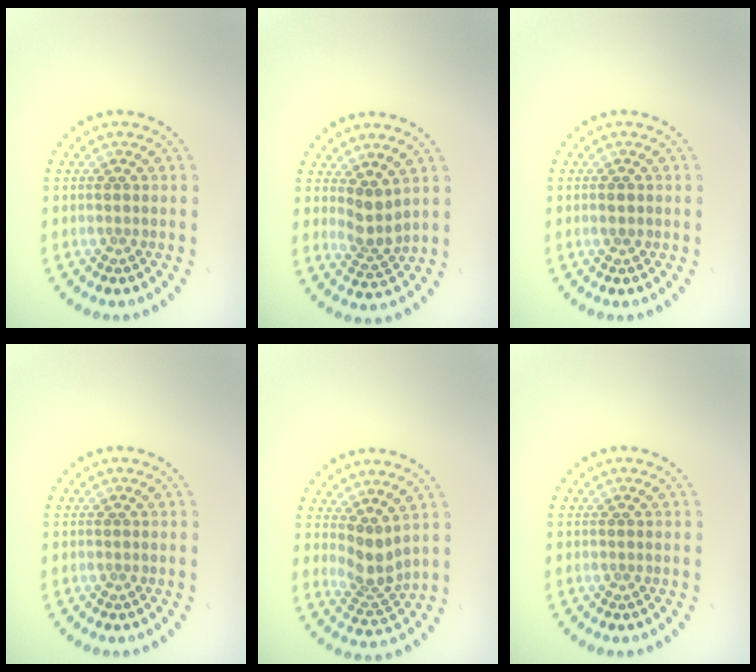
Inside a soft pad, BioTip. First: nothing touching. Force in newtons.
{"total": 2.4, "press": 1.8, "slide": 1.5}
{"total": 1.0, "press": 1.0, "slide": 0.1}
{"total": 0.0}
{"total": 2.8, "press": 2.1, "slide": 1.8}
{"total": 0.0}